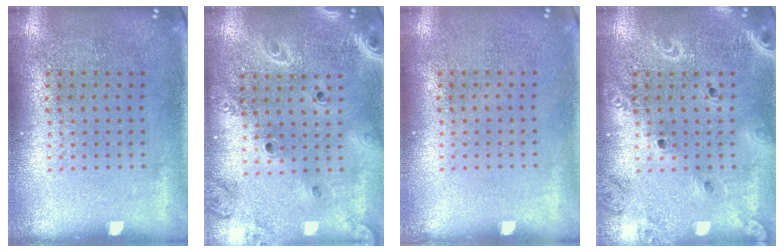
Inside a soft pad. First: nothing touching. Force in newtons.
{"total": 2.4, "press": 2.1, "slide": 1.2}
{"total": 0.0}
{"total": 2.1, "press": 1.9, "slide": 0.9}